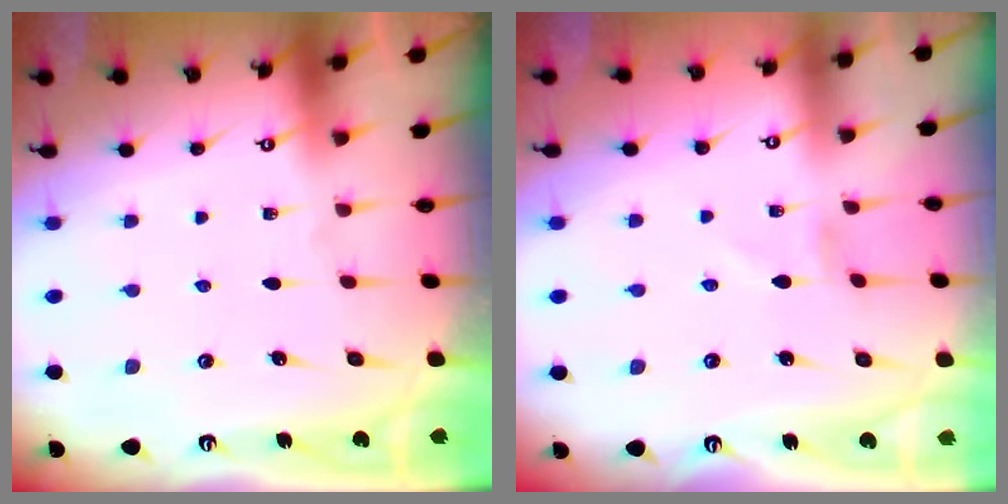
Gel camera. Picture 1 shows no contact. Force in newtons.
{"total": 0.7, "press": 0.7, "slide": 0.2}